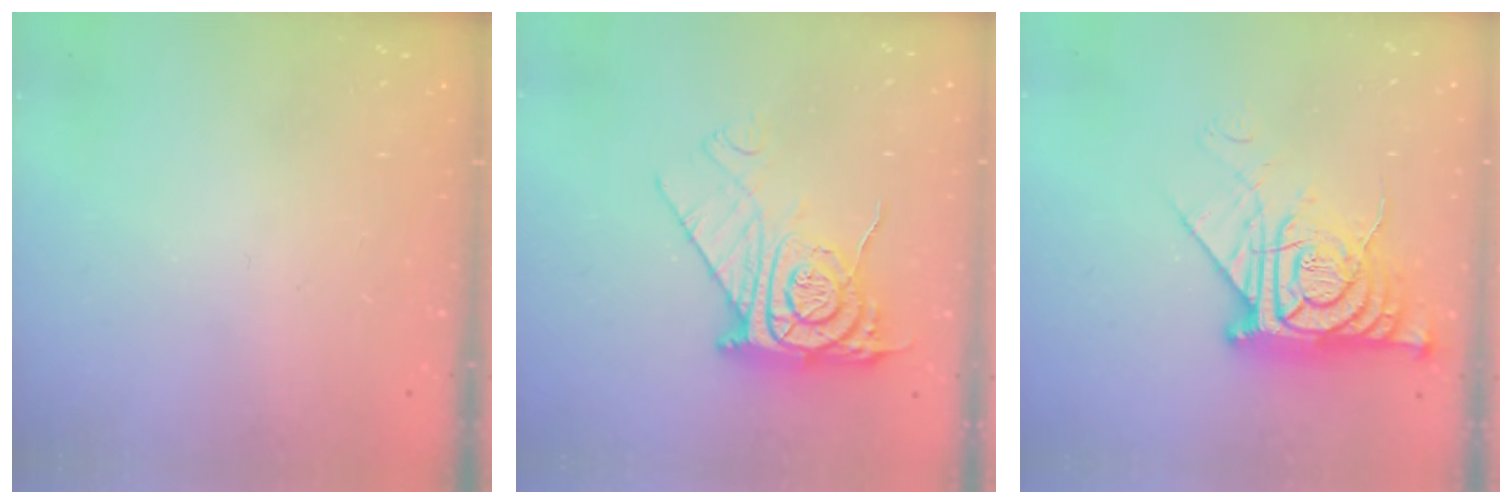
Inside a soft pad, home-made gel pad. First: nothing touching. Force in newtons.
{"total": 12.3, "press": 12.3, "slide": 1.2}
{"total": 14.0, "press": 13.9, "slide": 1.4}